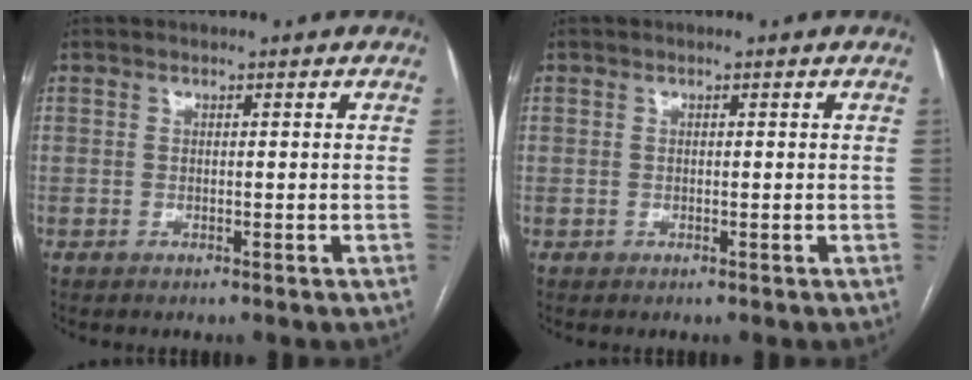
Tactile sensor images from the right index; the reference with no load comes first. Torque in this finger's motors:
{"motor_torque": [-0.86, 0.75, -1.00, -0.21]}